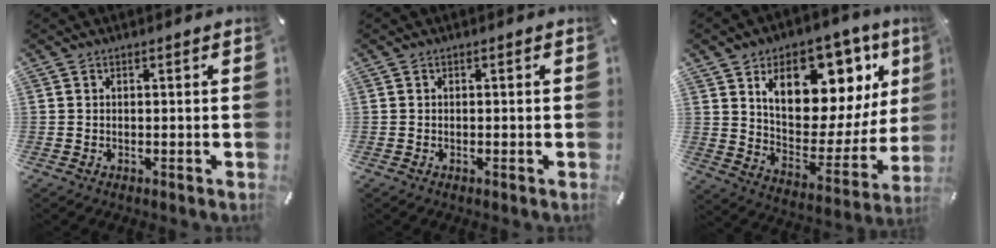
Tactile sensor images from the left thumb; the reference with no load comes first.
{"total": 0.0}
{"total": 18.4, "force": [10.2, 10.7, 11.0], "torque": [-0.162, -0.072, 0.170]}